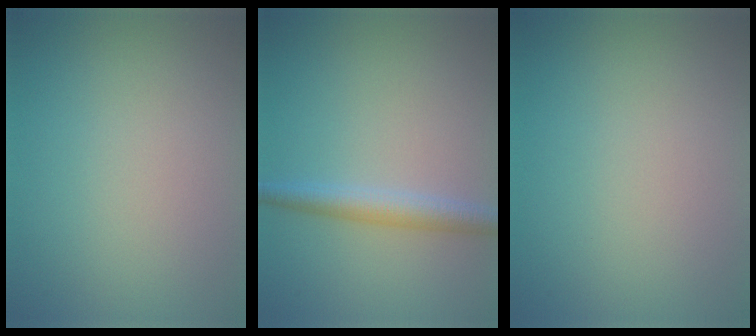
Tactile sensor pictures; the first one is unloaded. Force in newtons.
{"total": 2.8, "press": 2.8, "slide": 0.0}
{"total": 0.0}